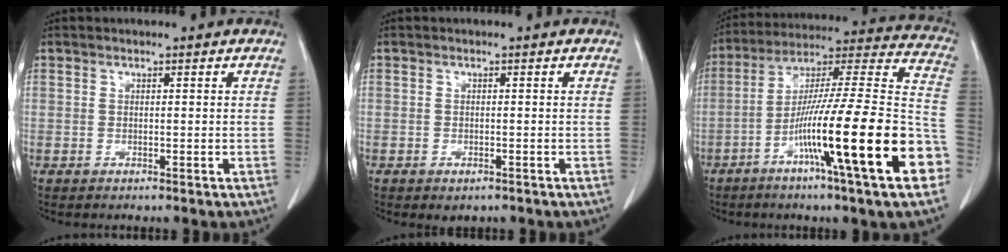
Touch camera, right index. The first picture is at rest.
{"total": 1.6, "force": [-1.1, 0.9, 0.8], "torque": [-0.011, -0.001, -0.006]}
{"total": 26.0, "force": [-9.8, 0.4, 24.0], "torque": [-0.321, -0.017, -0.168]}